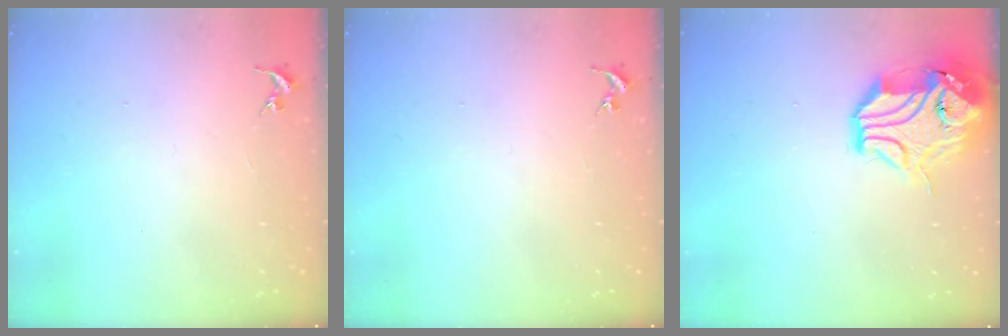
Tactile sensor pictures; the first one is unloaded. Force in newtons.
{"total": 0.0}
{"total": 16.2, "press": 16.1, "slide": 2.2}